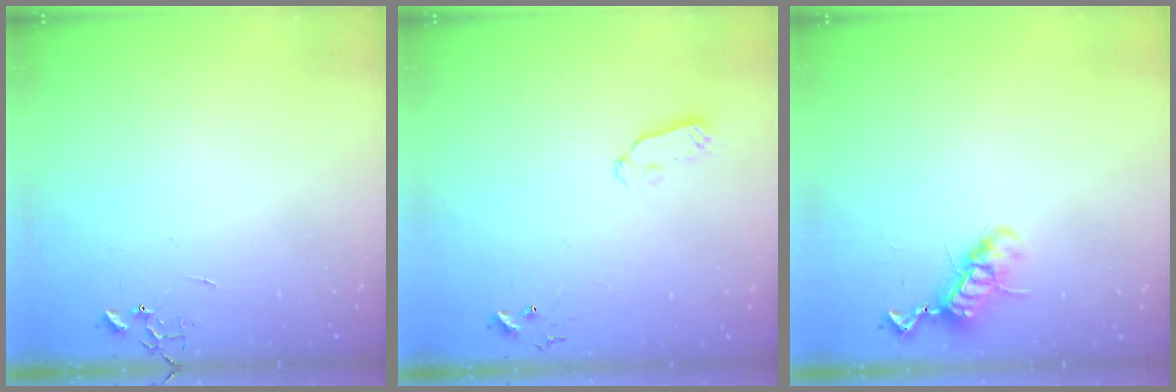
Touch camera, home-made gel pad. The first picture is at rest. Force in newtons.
{"total": 5.6, "press": 5.6, "slide": 0.3}
{"total": 11.1, "press": 11.1, "slide": 0.7}